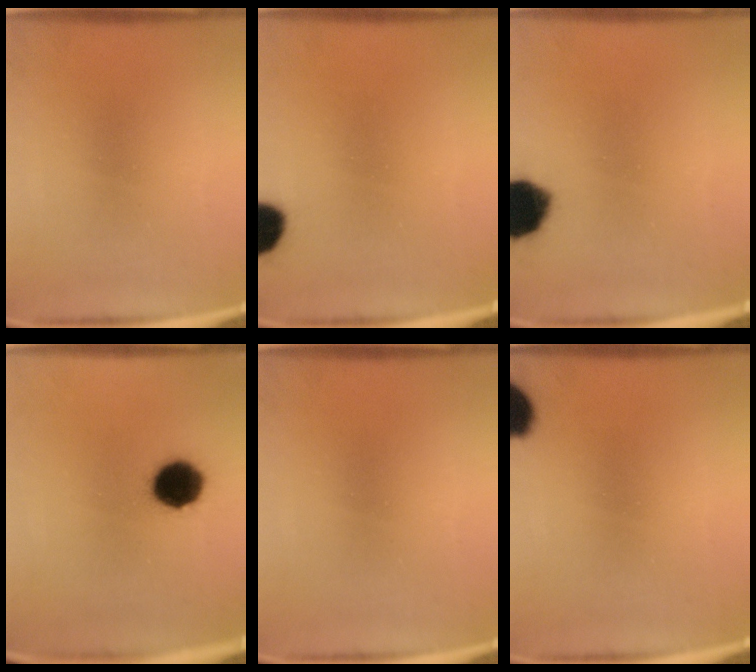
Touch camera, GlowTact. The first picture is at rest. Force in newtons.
{"total": 8.6}
{"total": 13.1}
{"total": 10.4}
{"total": 0.0}
{"total": 10.0}